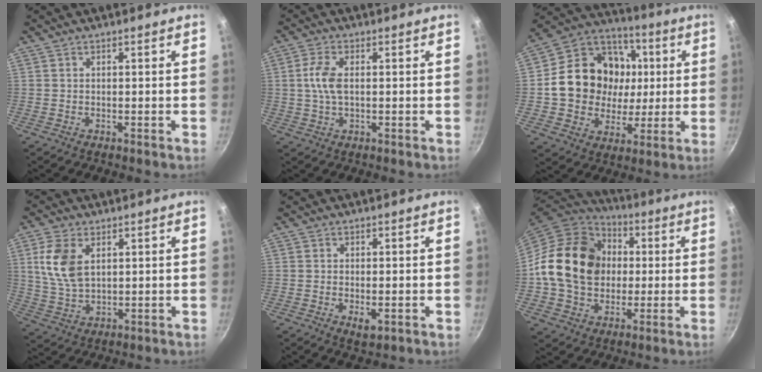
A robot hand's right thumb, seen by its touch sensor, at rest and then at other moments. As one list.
[{"total": 5.2, "force": [0.5, 2.6, 4.5], "torque": [-0.098, 0.007, 0.006]}, {"total": 20.9, "force": [2.2, 17.8, 10.7], "torque": [-0.164, 0.023, 0.036]}, {"total": 9.3, "force": [3.0, 5.5, 6.9], "torque": [-0.135, -0.015, 0.063]}, {"total": 3.0, "force": [-0.7, 1.5, 2.5], "torque": [-0.040, -0.008, -0.010]}, {"total": 19.6, "force": [1.7, 15.7, 11.7], "torque": [-0.177, 0.026, 0.026]}]